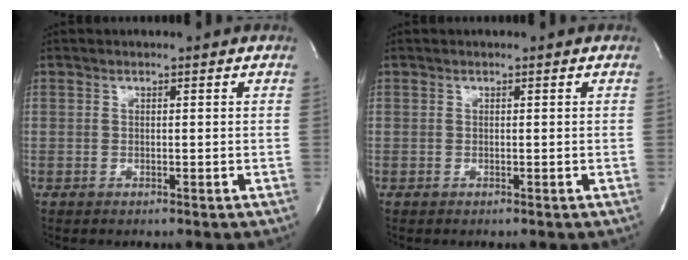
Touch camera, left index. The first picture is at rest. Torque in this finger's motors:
{"motor_torque": [-0.03, 0.03, 0.00, 0.00]}